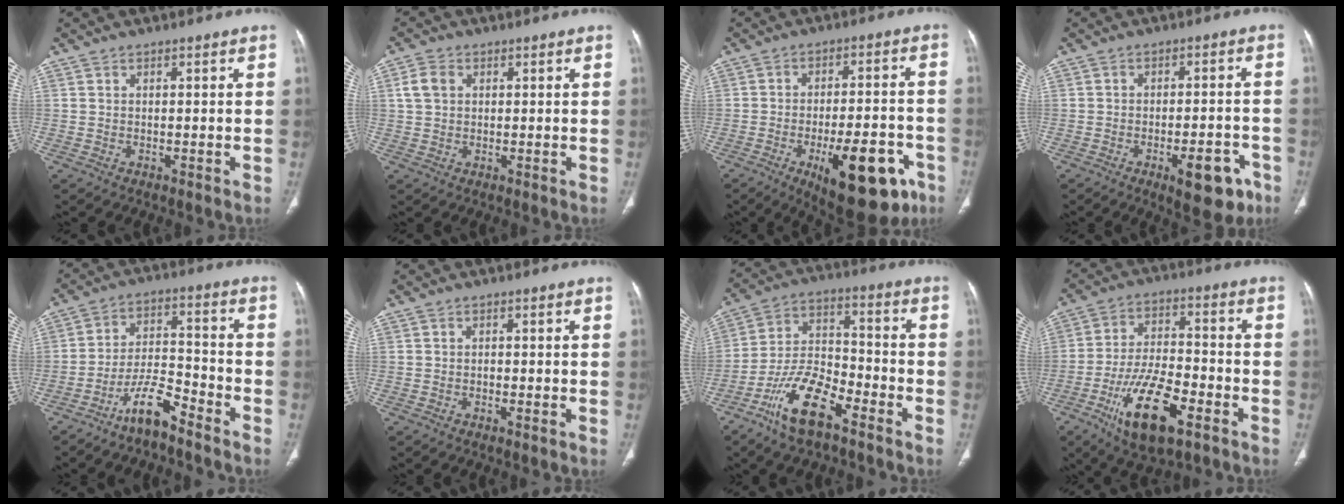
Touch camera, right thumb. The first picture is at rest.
{"total": 3.9, "force": [1.0, 3.0, 2.3], "torque": [-0.047, 0.007, 0.020]}
{"total": 18.8, "force": [-8.7, 7.4, 15.0], "torque": [-0.163, 0.036, -0.108]}
{"total": 9.4, "force": [-4.9, 3.7, 7.2], "torque": [-0.076, 0.023, -0.059]}
{"total": 8.4, "force": [-6.5, 2.2, 4.8], "torque": [-0.084, 0.062, -0.125]}
{"total": 0.8, "force": [-0.3, 0.3, 0.6], "torque": [-0.015, 0.002, -0.005]}
{"total": 13.3, "force": [-8.3, 5.3, 9.0], "torque": [-0.168, 0.057, -0.162]}
{"total": 15.9, "force": [-7.8, 6.4, 12.3], "torque": [-0.211, 0.029, -0.132]}